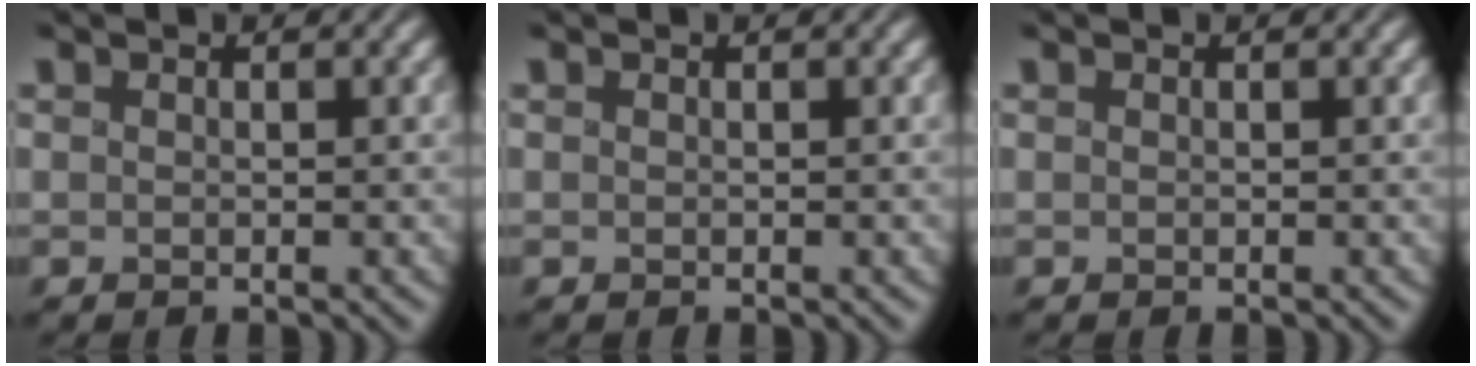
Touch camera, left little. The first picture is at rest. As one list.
[{"total": 0.0}, {"total": 0.0}]